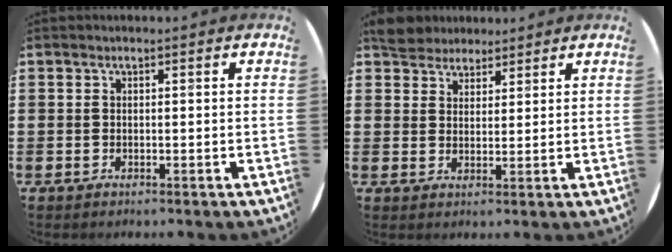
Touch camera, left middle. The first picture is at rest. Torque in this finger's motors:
{"motor_torque": [0.77, -0.80, 0.04, 0.04]}